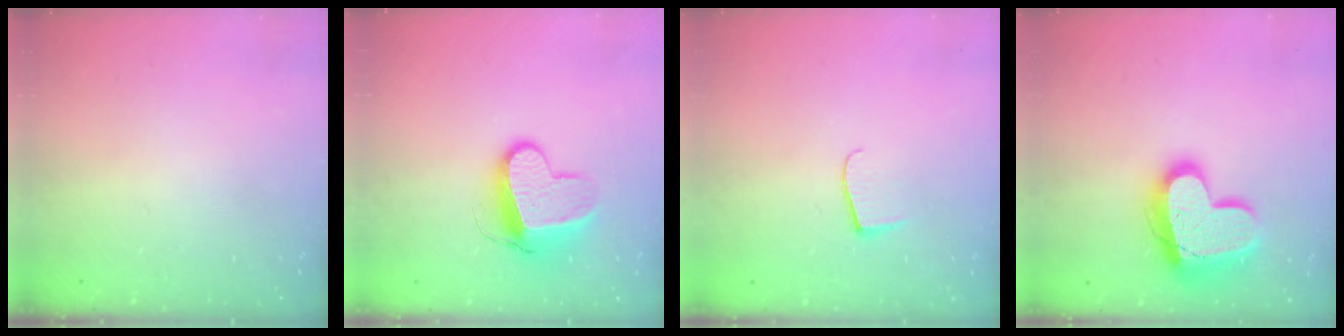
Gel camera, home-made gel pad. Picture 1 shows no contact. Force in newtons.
{"total": 10.9, "press": 10.8, "slide": 1.3}
{"total": 5.9, "press": 5.9, "slide": 0.4}
{"total": 19.3, "press": 19.2, "slide": 2.0}